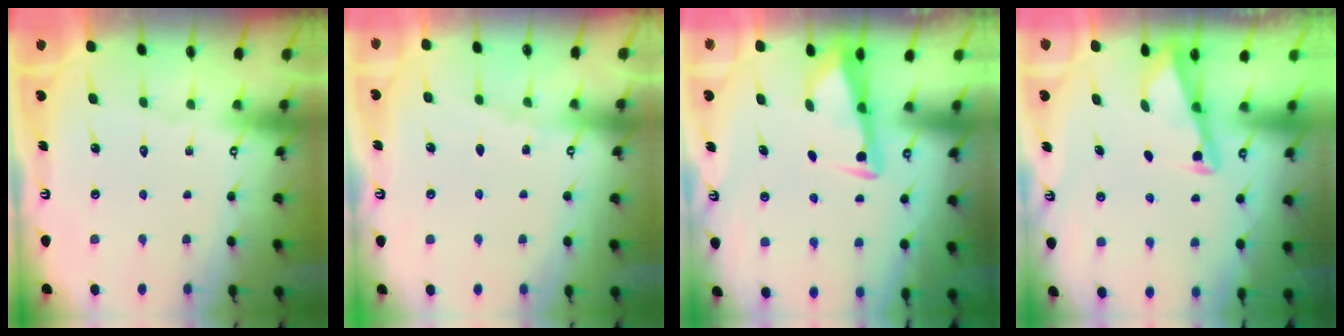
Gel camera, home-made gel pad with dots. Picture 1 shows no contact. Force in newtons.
{"total": 2.8, "press": 2.8, "slide": 0.4}
{"total": 3.5, "press": 3.5, "slide": 0.3}
{"total": 2.8, "press": 2.8, "slide": 0.4}